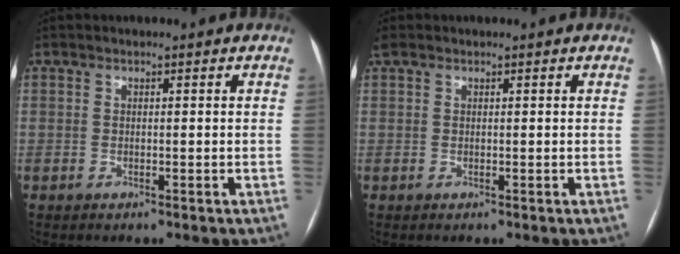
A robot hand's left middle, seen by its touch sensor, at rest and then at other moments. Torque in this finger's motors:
{"motor_torque": [0.45, -0.58, -0.01, 0.01]}